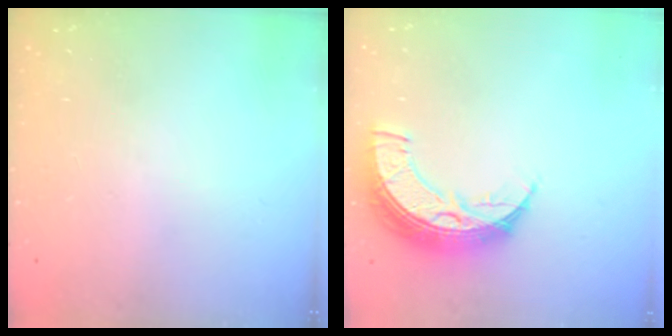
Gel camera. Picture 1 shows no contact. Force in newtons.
{"total": 11.9, "press": 11.8, "slide": 1.0}